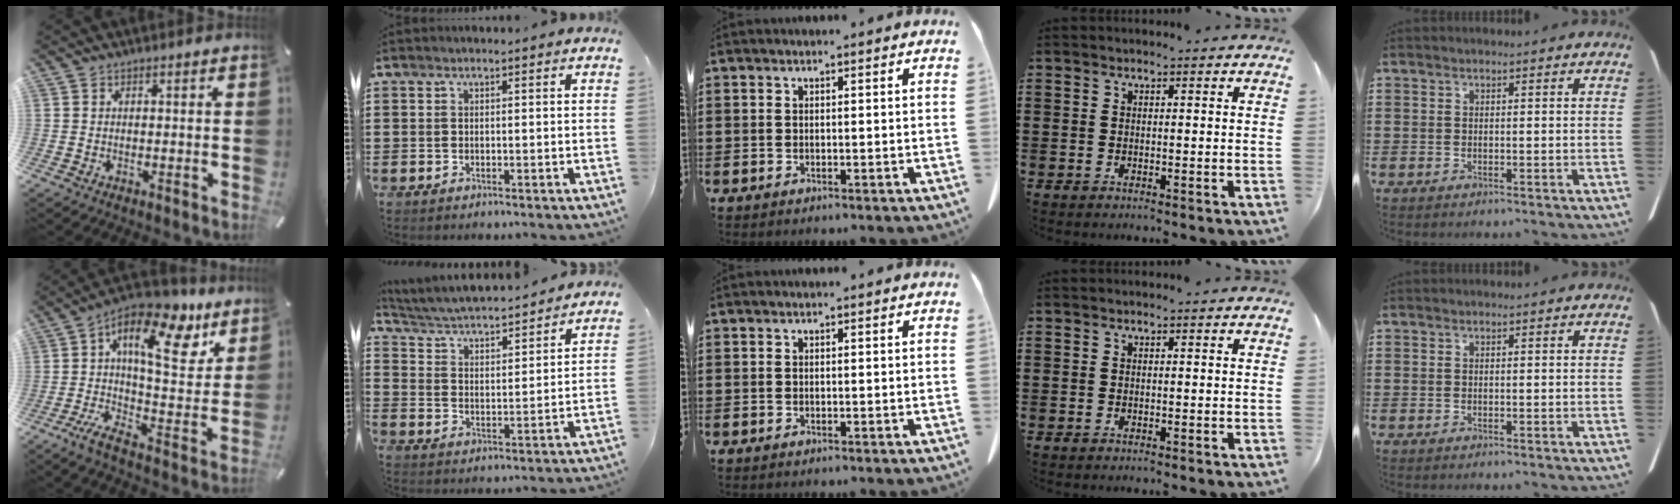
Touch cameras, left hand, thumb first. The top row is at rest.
{"thumb": {"total": 19.3, "force": [8.5, 8.8, 15.0], "torque": [-0.241, -0.059, 0.137]}, "index": {"total": 3.7, "force": [3.6, 0.0, 0.9], "torque": [-0.038, -0.033, 0.053]}}